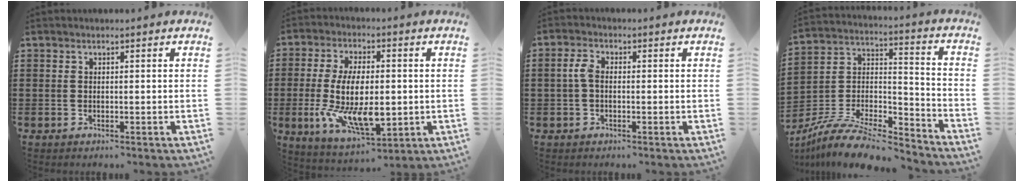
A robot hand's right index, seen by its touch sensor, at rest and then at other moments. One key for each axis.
{"total": 12.5, "fx": -1.2, "fy": 5.5, "fz": 11.1, "tx": -0.231, "ty": -0.013, "tz": -0.021}
{"total": 2.6, "fx": -0.2, "fy": 1.1, "fz": 2.3, "tx": -0.049, "ty": 0.002, "tz": -0.005}
{"total": 10.2, "fx": -9.1, "fy": 2.2, "fz": 4.1, "tx": -0.074, "ty": 0.018, "tz": -0.177}